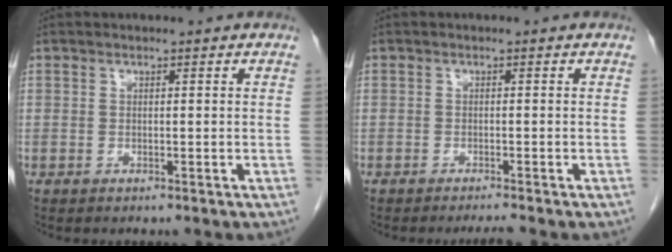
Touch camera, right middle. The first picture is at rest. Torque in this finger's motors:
{"motor_torque": [-0.18, 0.19, 0.00, 0.00]}